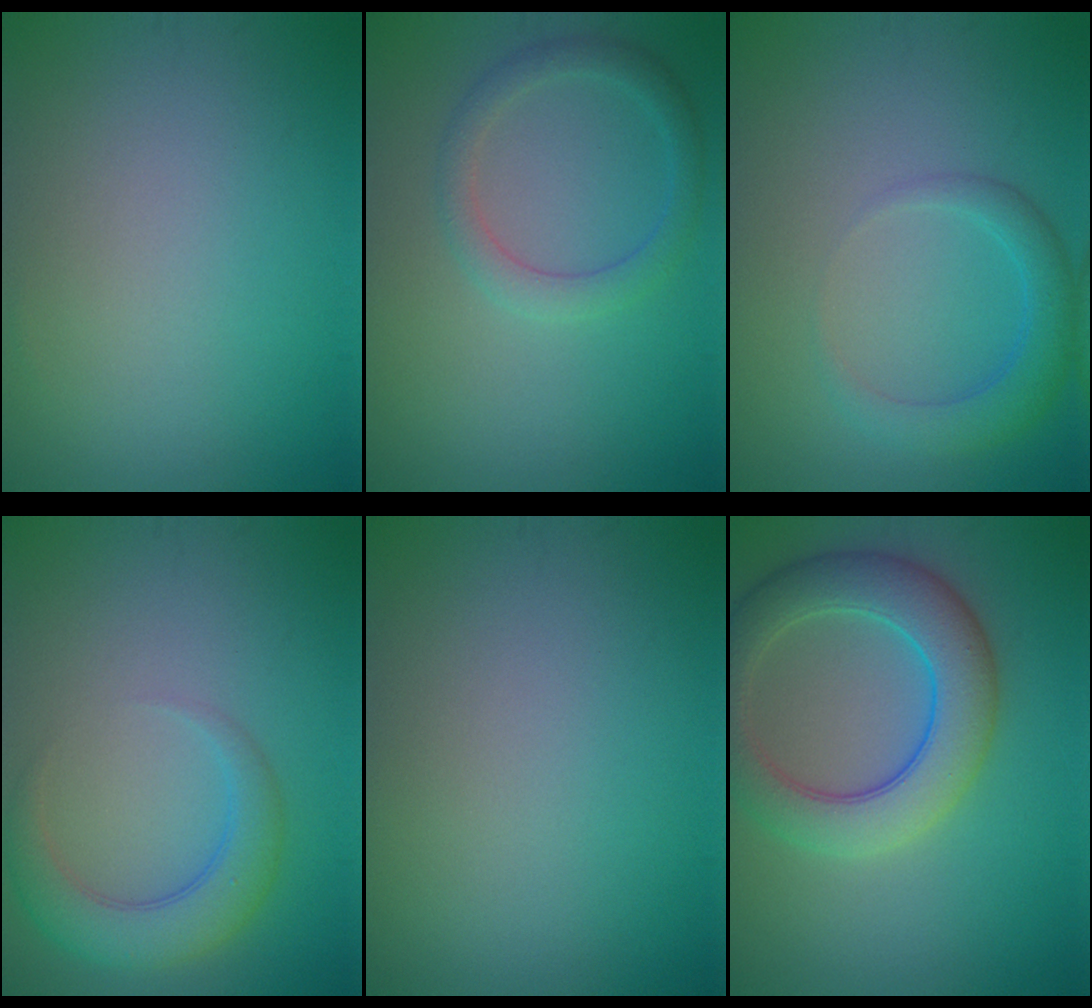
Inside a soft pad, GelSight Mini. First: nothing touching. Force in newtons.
{"total": 2.4, "press": 2.4, "slide": 0.1}
{"total": 2.9, "press": 2.9, "slide": 0.2}
{"total": 4.0, "press": 4.0, "slide": 0.1}
{"total": 0.0}
{"total": 6.7, "press": 6.7, "slide": 0.4}